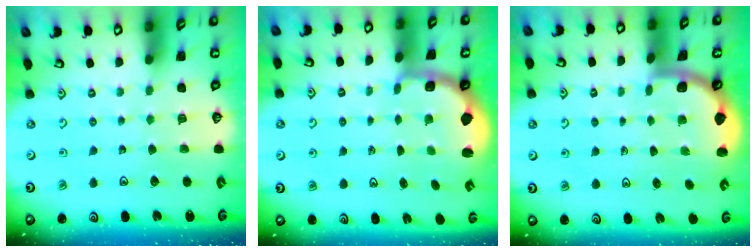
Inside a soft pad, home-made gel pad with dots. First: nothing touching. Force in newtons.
{"total": 2.4, "press": 1.1, "slide": 2.1}
{"total": 1.9, "press": 1.9, "slide": 0.0}